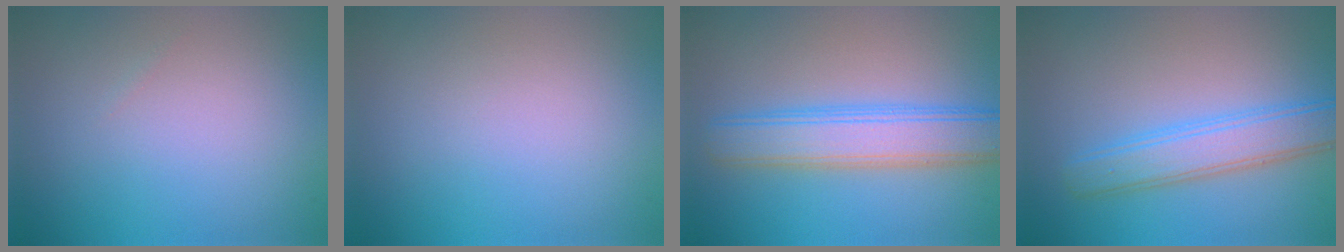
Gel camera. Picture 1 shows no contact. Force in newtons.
{"total": 0.0}
{"total": 5.8, "press": 5.8, "slide": 0.1}
{"total": 4.5, "press": 4.5, "slide": 0.1}